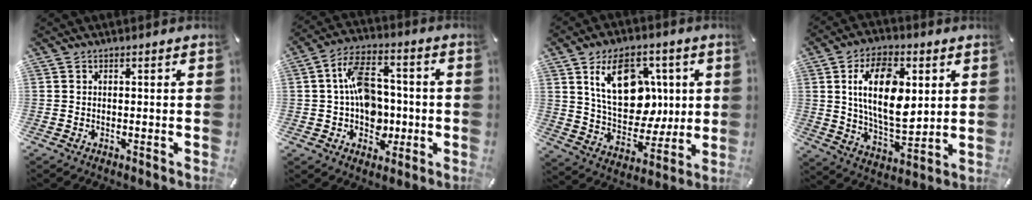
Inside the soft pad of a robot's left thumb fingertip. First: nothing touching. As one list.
[{"total": 12.4, "force": [-0.5, 9.1, 8.3], "torque": [-0.155, 0.027, -0.004]}, {"total": 17.7, "force": [5.0, 12.6, 11.3], "torque": [-0.179, -0.005, 0.092]}, {"total": 16.9, "force": [4.3, 9.6, 13.2], "torque": [-0.246, -0.004, 0.071]}]